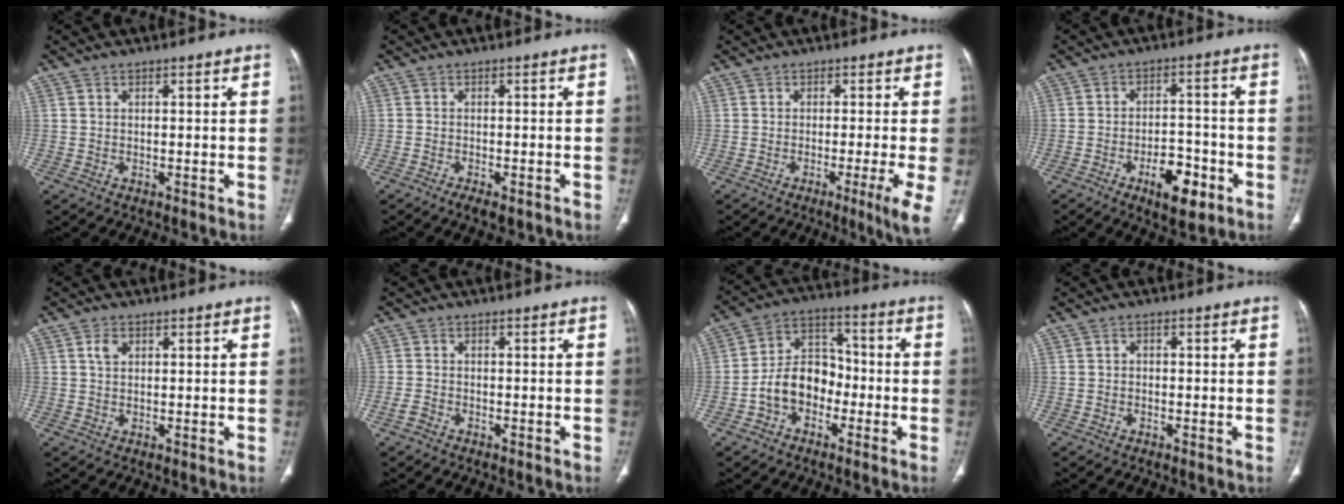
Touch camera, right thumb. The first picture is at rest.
{"total": 3.6, "force": [-2.5, 1.3, 2.2], "torque": [-0.032, 0.005, -0.035]}
{"total": 5.6, "force": [-1.9, -0.4, 5.2], "torque": [-0.080, -0.017, -0.031]}
{"total": 9.1, "force": [-4.5, 4.3, 6.7], "torque": [-0.085, 0.030, -0.065]}
{"total": 2.2, "force": [0.9, 1.5, 1.4], "torque": [-0.024, 0.003, 0.017]}
{"total": 1.7, "force": [-1.2, 1.0, 0.8], "torque": [-0.018, 0.005, -0.024]}
{"total": 10.9, "force": [-3.3, 8.1, 6.5], "torque": [-0.085, 0.046, -0.068]}
{"total": 0.8, "force": [-0.2, 0.7, 0.2], "torque": [0.006, 0.003, -0.008]}